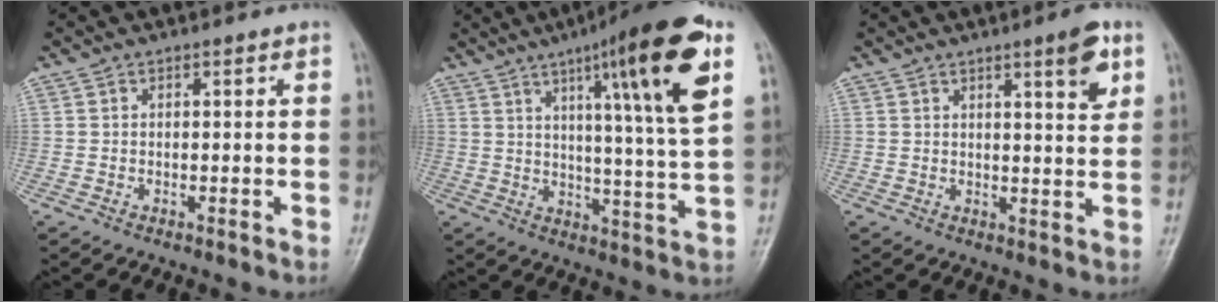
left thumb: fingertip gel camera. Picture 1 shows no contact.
{"total": 19.3, "force": [8.7, 1.6, 17.2], "torque": [-0.243, -0.030, 0.121]}
{"total": 6.1, "force": [3.2, 1.2, 5.0], "torque": [-0.063, -0.018, 0.044]}